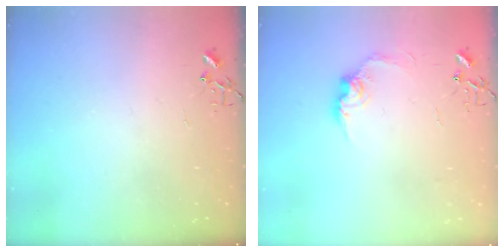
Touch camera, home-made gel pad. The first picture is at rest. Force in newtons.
{"total": 10.1, "press": 10.0, "slide": 0.5}